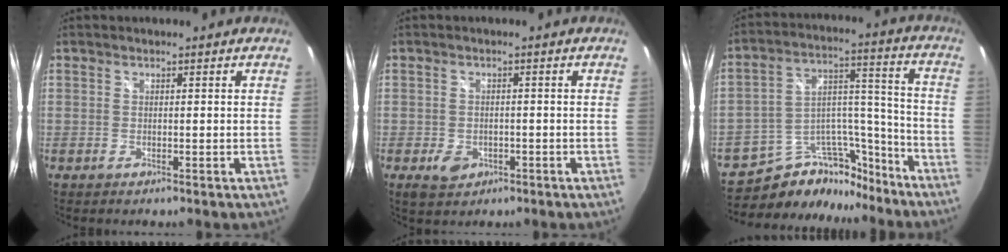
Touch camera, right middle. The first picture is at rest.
{"total": 4.0, "force": [-1.9, 2.9, 2.1], "torque": [-0.045, -0.005, -0.025]}
{"total": 18.5, "force": [-14.7, 9.1, 6.8], "torque": [-0.123, 0.065, -0.214]}